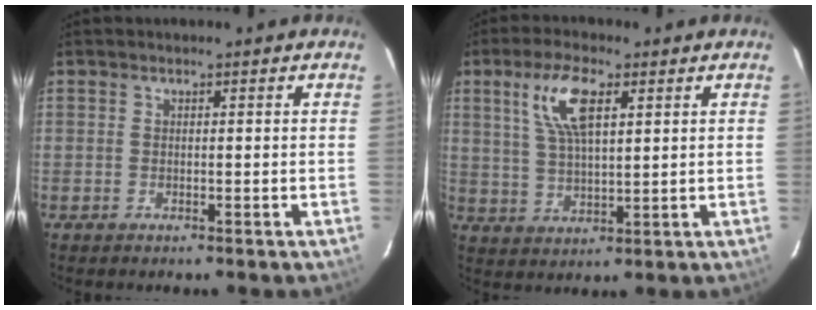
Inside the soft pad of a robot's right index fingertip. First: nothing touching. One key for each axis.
{"total": 9.1, "fx": 3.8, "fy": 3.1, "fz": 7.6, "tx": -0.151, "ty": 0.011, "tz": 0.078}